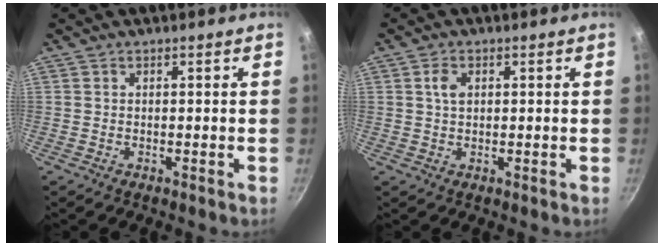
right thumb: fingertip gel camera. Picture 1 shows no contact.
{"total": 2.8, "force": [0.7, 1.9, 1.9], "torque": [-0.031, 0.001, 0.013]}